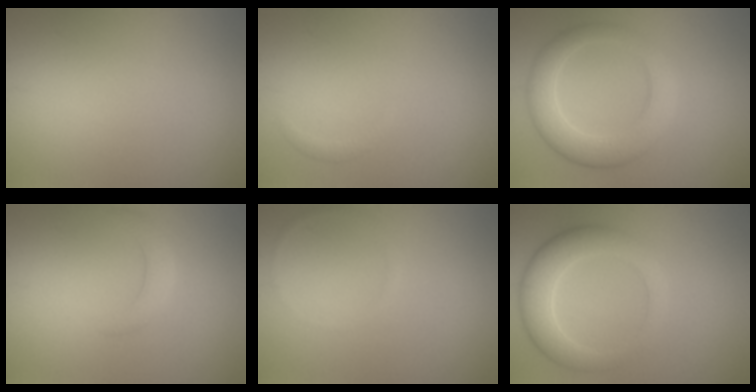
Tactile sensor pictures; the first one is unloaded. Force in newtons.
{"total": 0.7, "press": 0.7, "slide": 0.0}
{"total": 5.2, "press": 5.2, "slide": 0.0}
{"total": 1.8, "press": 1.8, "slide": 0.1}
{"total": 0.6, "press": 0.6, "slide": 0.1}
{"total": 5.4, "press": 5.4, "slide": 0.2}